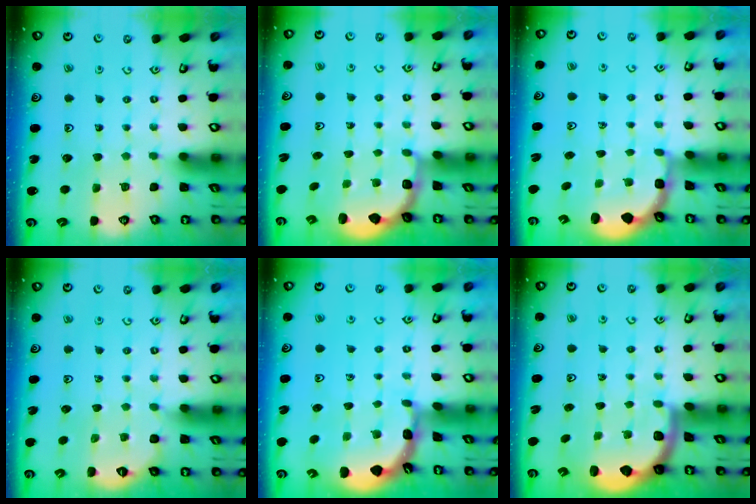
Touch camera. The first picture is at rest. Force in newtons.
{"total": 2.7, "press": 2.0, "slide": 1.9}
{"total": 2.7, "press": 2.1, "slide": 1.7}
{"total": 2.8, "press": 2.2, "slide": 1.8}
{"total": 1.7, "press": 1.6, "slide": 0.1}
{"total": 2.0, "press": 2.0, "slide": 0.5}